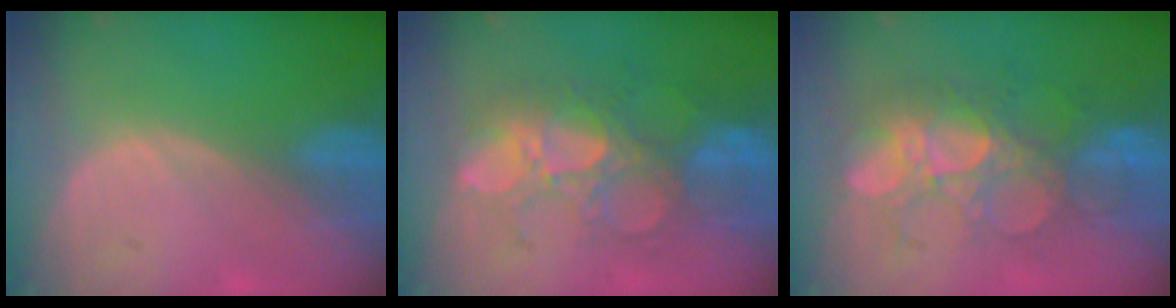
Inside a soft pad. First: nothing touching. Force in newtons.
{"total": 10.5, "press": 9.3, "slide": 4.8}
{"total": 9.1, "press": 8.9, "slide": 1.9}